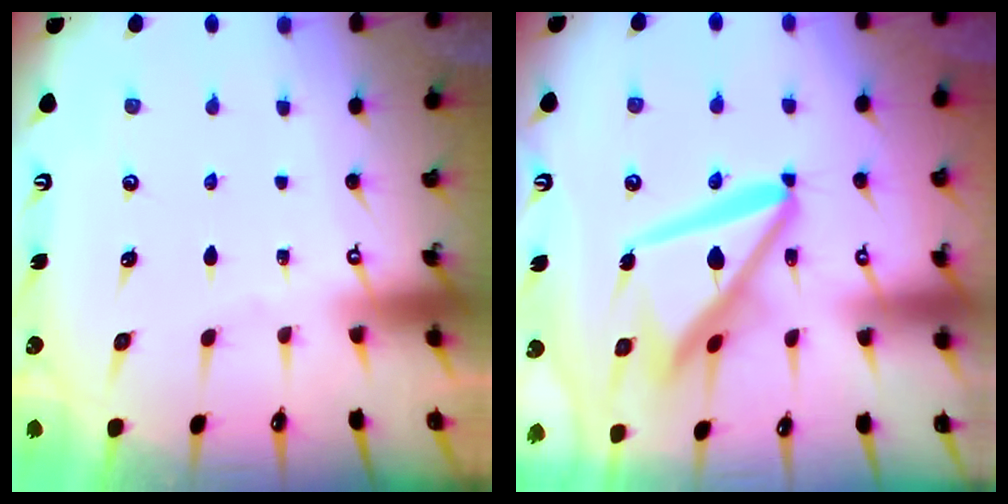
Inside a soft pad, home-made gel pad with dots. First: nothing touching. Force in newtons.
{"total": 14.2, "press": 14.1, "slide": 1.7}